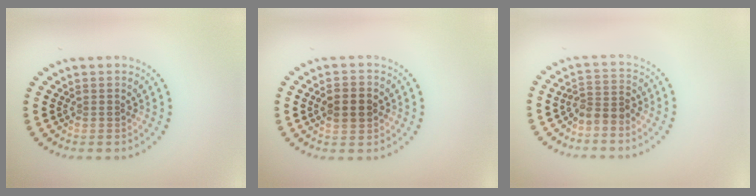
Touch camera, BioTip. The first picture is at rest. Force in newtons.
{"total": 3.5, "press": 3.5, "slide": 0.2}
{"total": 2.3, "press": 1.9, "slide": 1.3}